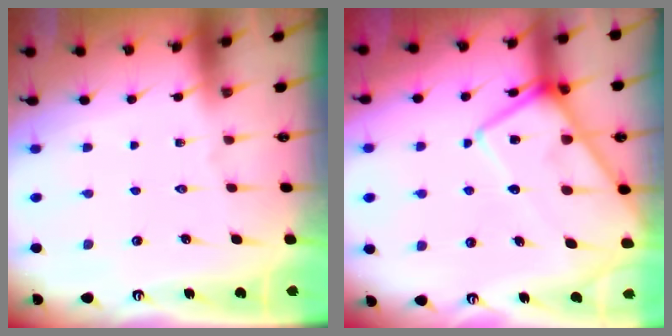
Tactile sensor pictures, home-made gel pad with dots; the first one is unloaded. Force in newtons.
{"total": 15.7, "press": 15.7, "slide": 1.2}